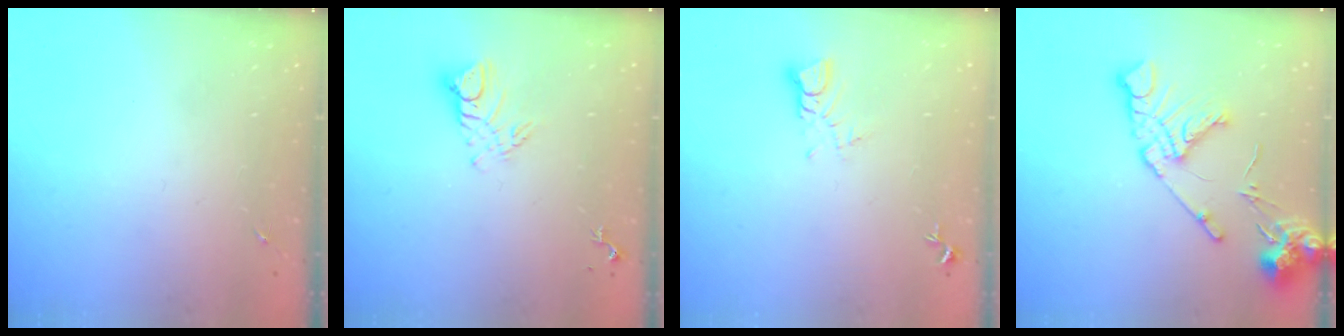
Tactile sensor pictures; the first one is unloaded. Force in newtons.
{"total": 7.6, "press": 7.6, "slide": 0.7}
{"total": 3.5, "press": 3.5, "slide": 0.2}
{"total": 15.5, "press": 15.4, "slide": 2.0}